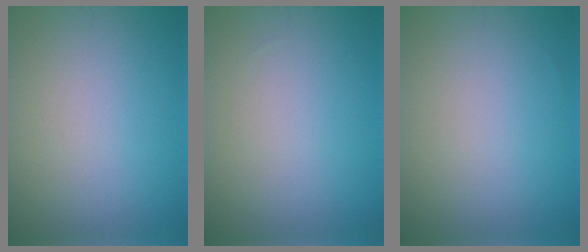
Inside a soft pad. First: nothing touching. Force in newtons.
{"total": 0.0}
{"total": 0.0}